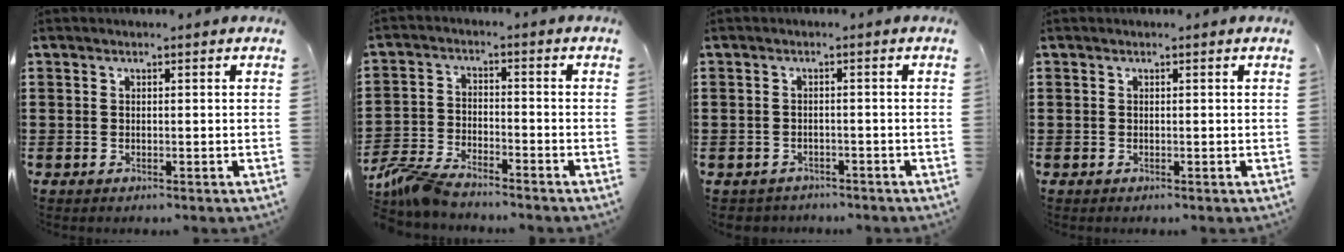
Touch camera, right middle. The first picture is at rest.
{"total": 5.7, "force": [-5.2, 0.7, 2.1], "torque": [-0.070, -0.011, -0.108]}
{"total": 1.6, "force": [-1.5, 0.3, -0.1], "torque": [-0.006, -0.002, -0.035]}
{"total": 0.0}